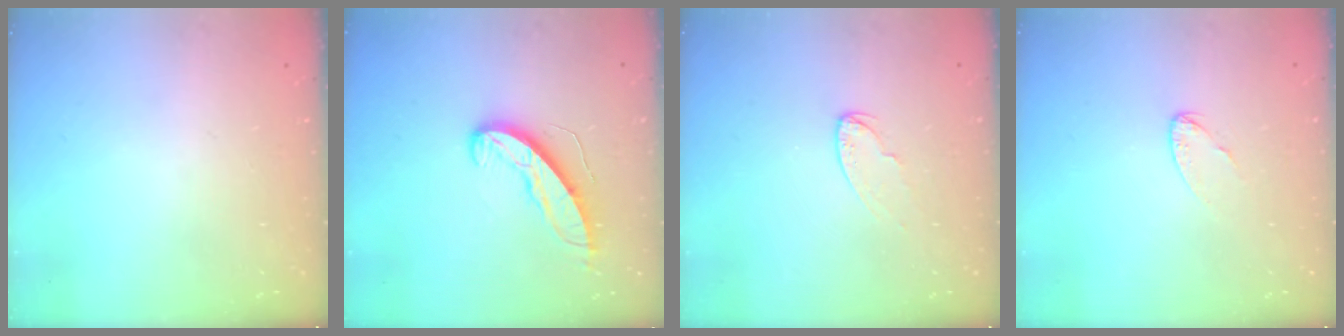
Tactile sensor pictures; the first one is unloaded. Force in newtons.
{"total": 9.2, "press": 9.2, "slide": 0.5}
{"total": 4.8, "press": 4.8, "slide": 0.5}
{"total": 3.9, "press": 3.9, "slide": 0.4}